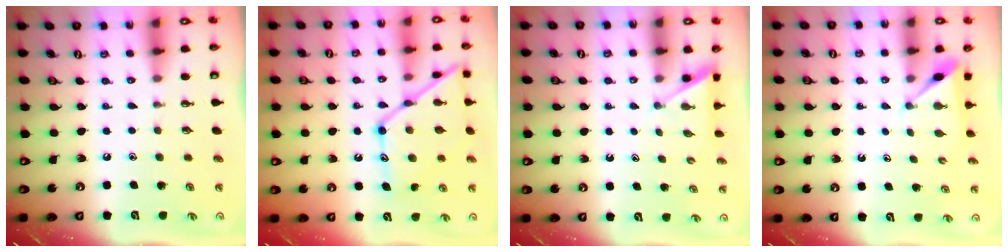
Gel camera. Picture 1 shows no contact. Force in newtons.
{"total": 17.3, "press": 17.2, "slide": 1.3}
{"total": 2.2, "press": 2.2, "slide": 0.2}
{"total": 3.7, "press": 3.7, "slide": 0.2}